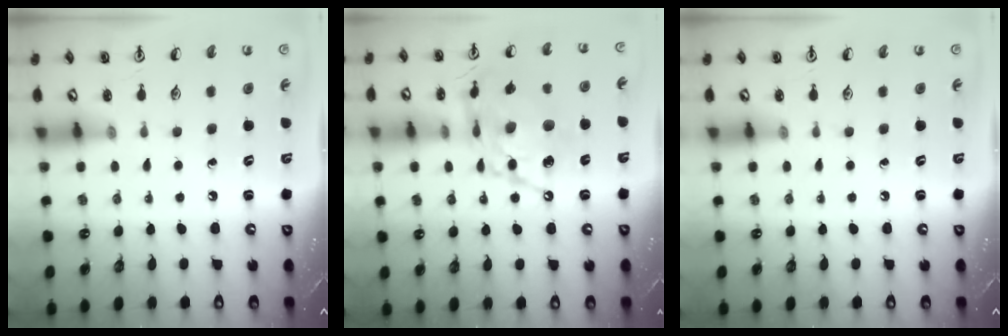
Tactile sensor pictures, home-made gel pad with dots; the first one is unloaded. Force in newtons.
{"total": 15.5, "press": 15.5, "slide": 1.2}
{"total": 0.0}